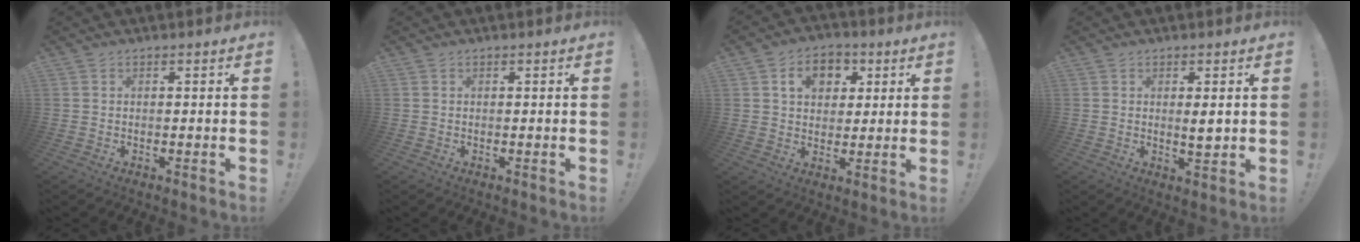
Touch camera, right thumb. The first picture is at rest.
{"total": 0.0}
{"total": 9.4, "force": [3.4, 7.4, 4.8], "torque": [-0.061, -0.005, 0.063]}
{"total": 3.4, "force": [0.6, 0.5, 3.3], "torque": [-0.039, -0.015, 0.005]}